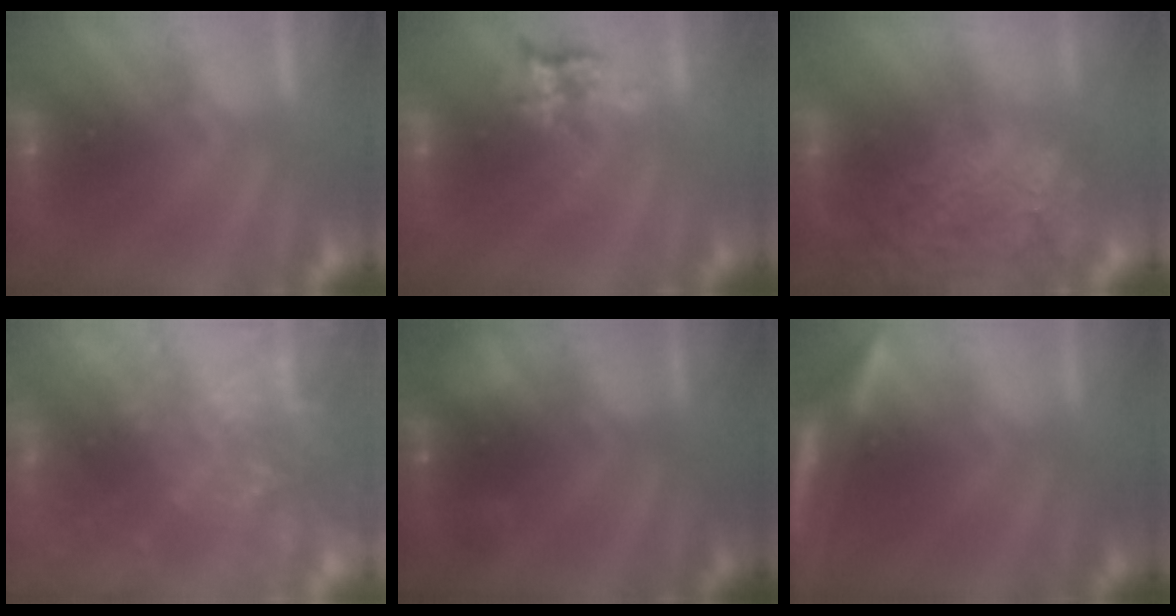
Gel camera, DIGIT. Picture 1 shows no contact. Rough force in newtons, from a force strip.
{"total": 2.4}
{"total": 10.8}
{"total": 8.3}
{"total": 2.4}
{"total": 5.8}